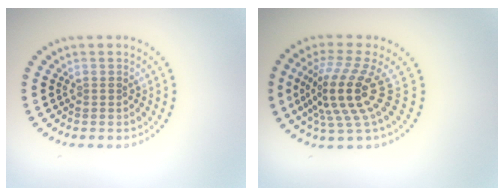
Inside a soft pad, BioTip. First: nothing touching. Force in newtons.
{"total": 5.3, "press": 3.7, "slide": 3.8}